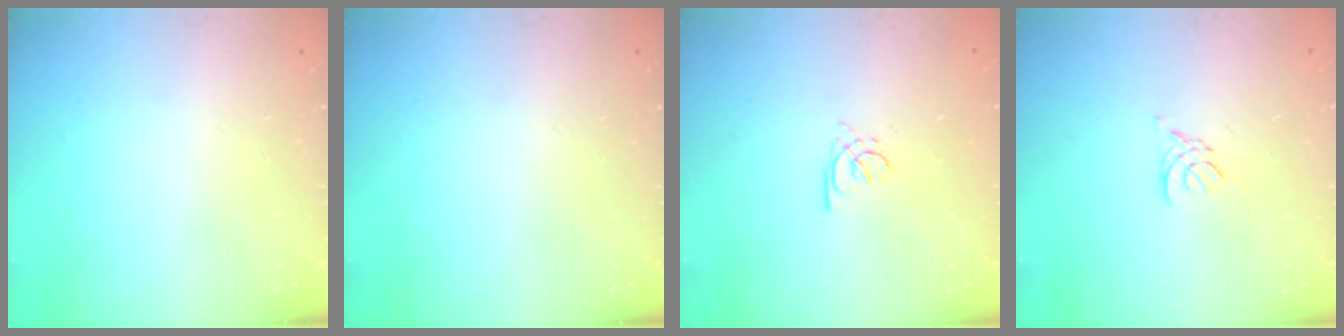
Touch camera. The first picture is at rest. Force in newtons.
{"total": 0.0}
{"total": 2.4, "press": 2.4, "slide": 0.6}
{"total": 2.3, "press": 2.3, "slide": 0.5}